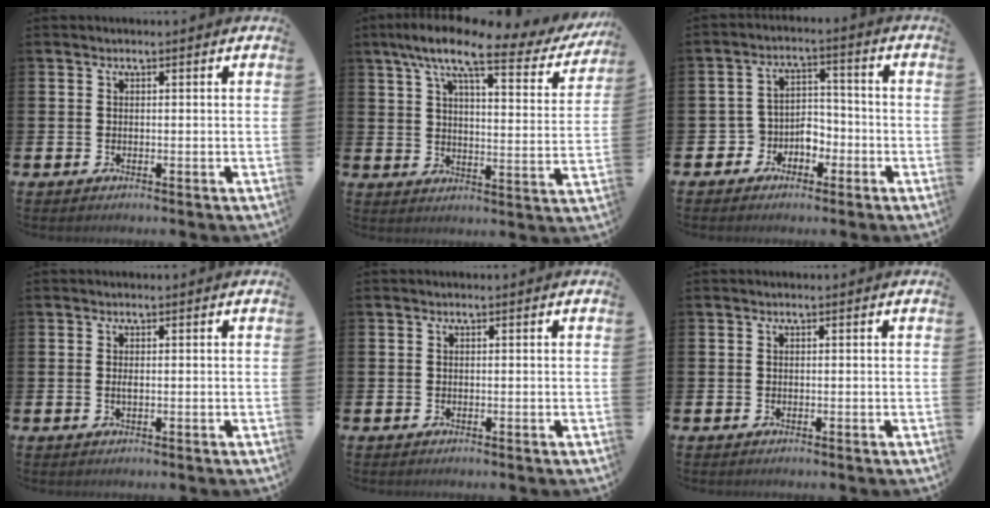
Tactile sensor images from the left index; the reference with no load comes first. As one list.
[{"total": 10.1, "force": [7.7, 2.2, 6.2], "torque": [-0.117, -0.044, 0.121]}, {"total": 4.1, "force": [-2.5, 3.2, 0.7], "torque": [-0.031, 0.009, -0.054]}, {"total": 0.7, "force": [-0.1, 0.2, 0.7], "torque": [-0.010, -0.001, -0.002]}, {"total": 0.0}, {"total": 0.0}]